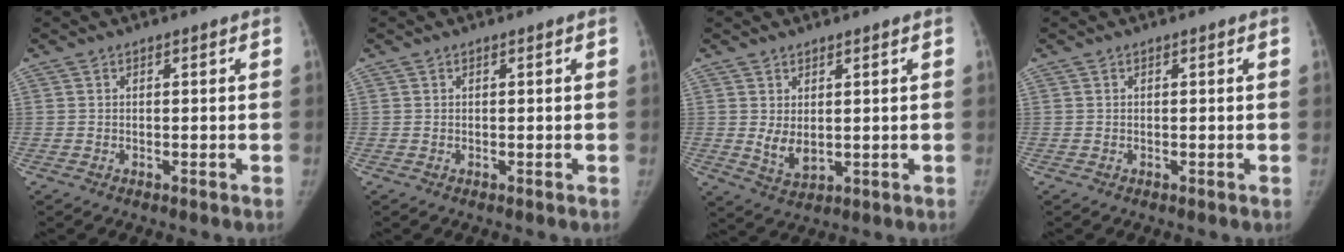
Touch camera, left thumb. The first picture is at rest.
{"total": 0.0}
{"total": 4.3, "force": [1.0, 2.4, 3.4], "torque": [-0.055, -0.018, 0.028]}
{"total": 0.0}